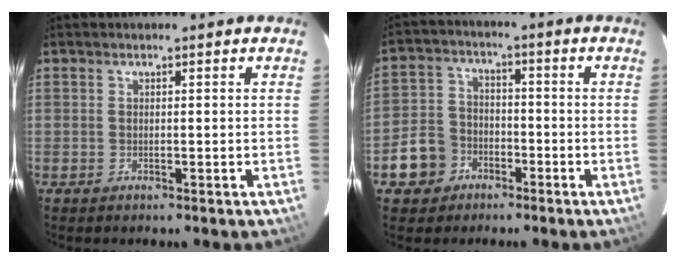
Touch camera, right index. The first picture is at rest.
{"total": 8.2, "force": [-4.2, 6.7, 2.3], "torque": [-0.071, 0.024, -0.067]}